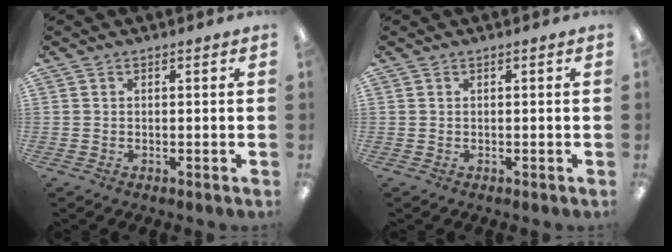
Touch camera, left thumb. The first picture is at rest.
{"total": 0.0}